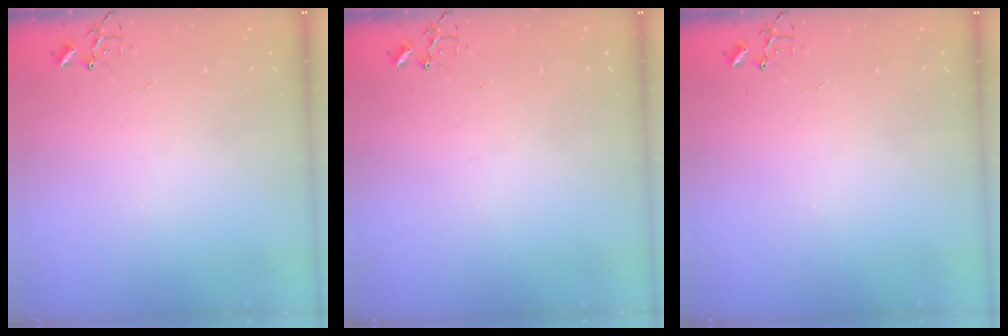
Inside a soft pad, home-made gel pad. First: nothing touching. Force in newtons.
{"total": 0.0}
{"total": 0.0}